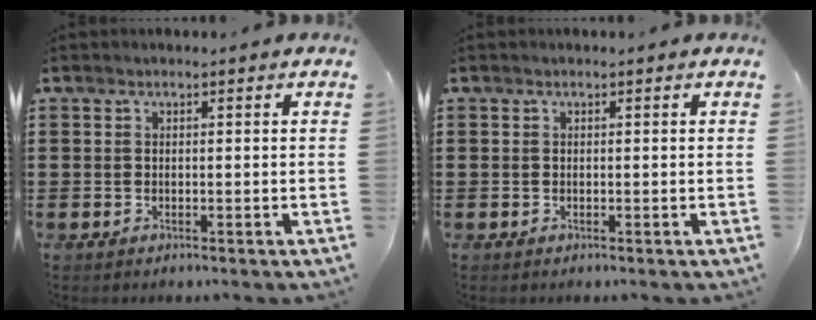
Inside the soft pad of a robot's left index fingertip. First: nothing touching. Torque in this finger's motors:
{"motor_torque": [-0.01, -0.01, 0.00, 0.01]}